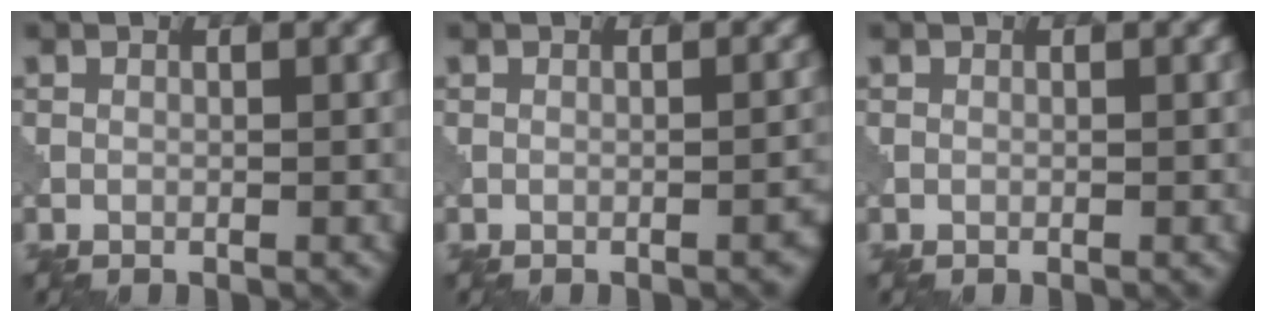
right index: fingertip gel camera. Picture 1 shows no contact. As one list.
[{"total": 1.4, "force": [-0.6, 0.4, 1.2], "torque": [-0.010, 0.004, -0.010]}, {"total": 0.0}]